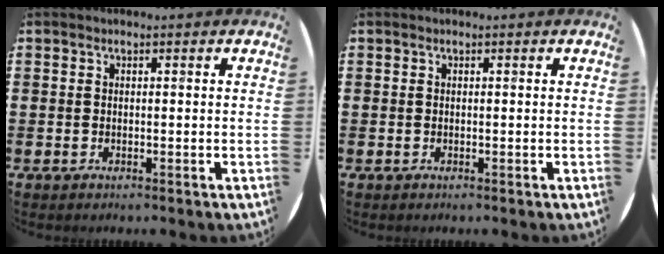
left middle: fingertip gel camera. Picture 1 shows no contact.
{"total": 0.0}